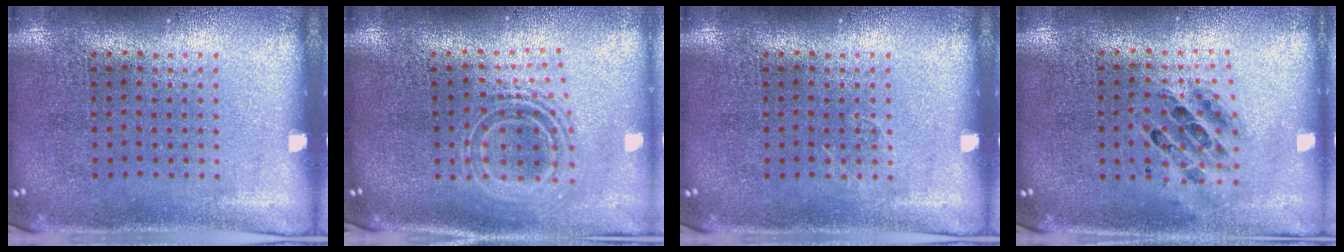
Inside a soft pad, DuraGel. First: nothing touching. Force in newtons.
{"total": 2.1, "press": 1.5, "slide": 1.5}
{"total": 0.6, "press": 0.5, "slide": 0.2}
{"total": 0.8, "press": 0.7, "slide": 0.2}